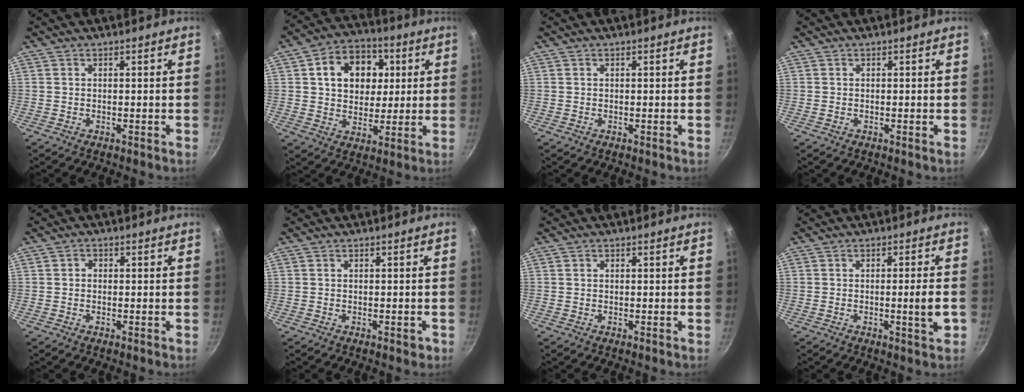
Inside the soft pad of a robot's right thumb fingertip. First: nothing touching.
{"total": 14.1, "force": [3.5, 11.0, 8.2], "torque": [-0.093, 0.007, 0.050]}
{"total": 0.0}
{"total": 0.0}
{"total": 1.3, "force": [0.0, 1.1, 0.6], "torque": [-0.007, 0.005, -0.003]}
{"total": 1.2, "force": [-0.6, 0.6, 0.8], "torque": [-0.008, 0.005, -0.006]}
{"total": 0.6, "force": [0.1, 0.5, 0.2], "torque": [-0.002, 0.003, 0.002]}
{"total": 4.4, "force": [-1.0, 0.0, 4.3], "torque": [-0.062, 0.004, -0.015]}